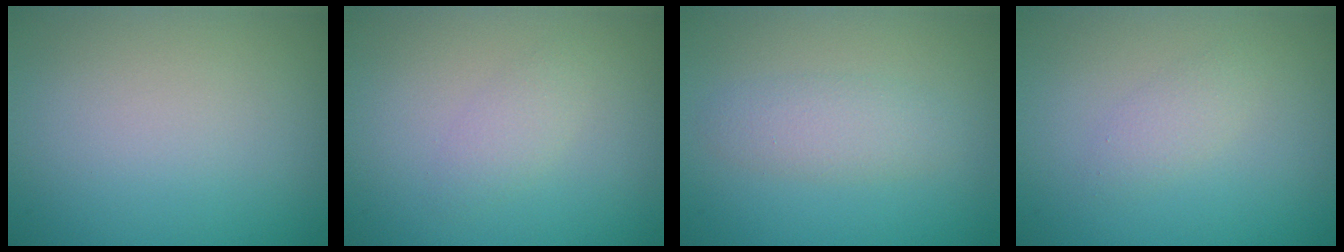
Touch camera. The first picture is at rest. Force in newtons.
{"total": 1.4, "press": 1.4, "slide": 0.1}
{"total": 2.3, "press": 2.3, "slide": 0.0}
{"total": 1.3, "press": 1.3, "slide": 0.1}